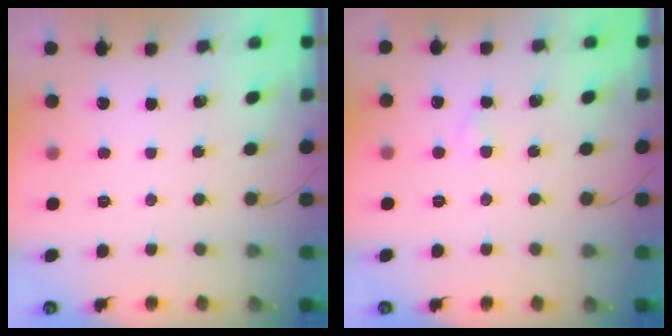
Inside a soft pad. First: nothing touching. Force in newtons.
{"total": 1.6, "press": 1.4, "slide": 0.7}